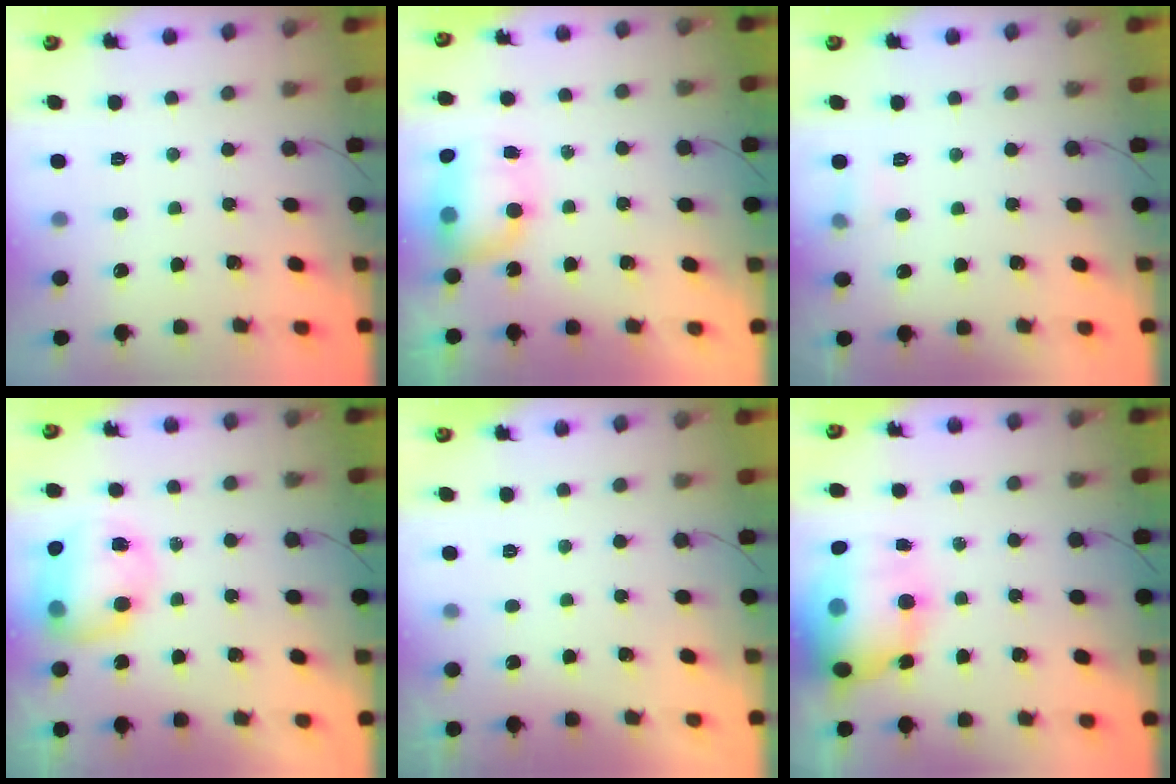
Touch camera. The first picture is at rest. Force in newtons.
{"total": 10.7, "press": 9.1, "slide": 5.6}
{"total": 4.6, "press": 4.4, "slide": 1.4}
{"total": 10.1, "press": 9.7, "slide": 2.8}
{"total": 0.0}
{"total": 19.1, "press": 17.0, "slide": 8.7}